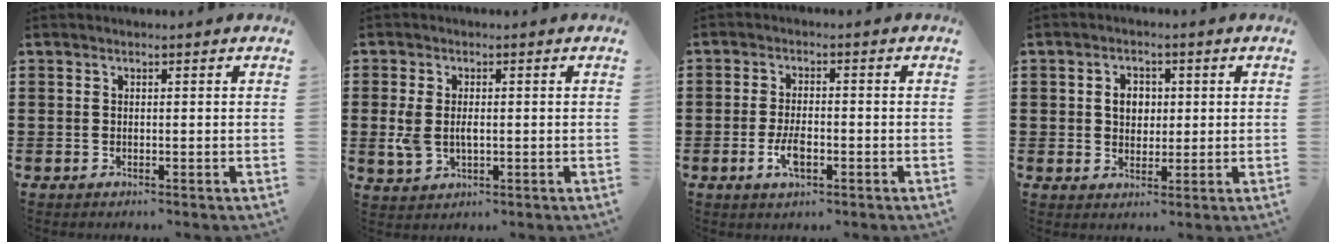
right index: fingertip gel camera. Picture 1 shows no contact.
{"total": 3.8, "force": [-0.1, 2.2, 3.1], "torque": [-0.075, 0.002, -0.007]}
{"total": 4.3, "force": [-1.5, 1.8, 3.6], "torque": [-0.083, -0.003, -0.032]}
{"total": 3.6, "force": [0.4, 2.8, 2.2], "torque": [-0.053, 0.011, 0.004]}